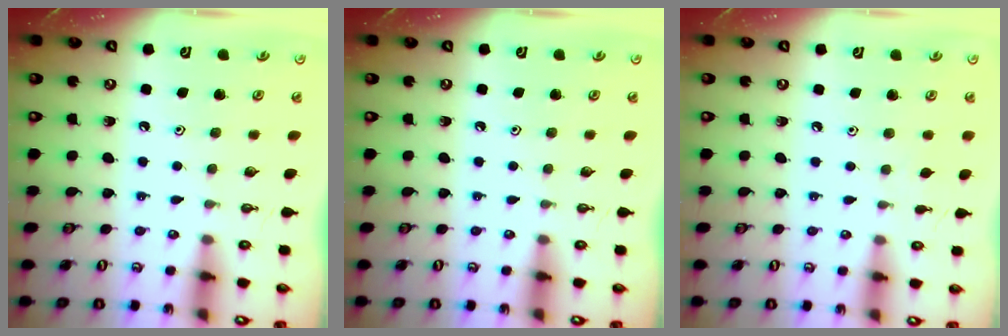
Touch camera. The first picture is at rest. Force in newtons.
{"total": 0.0}
{"total": 3.9, "press": 3.9, "slide": 0.7}